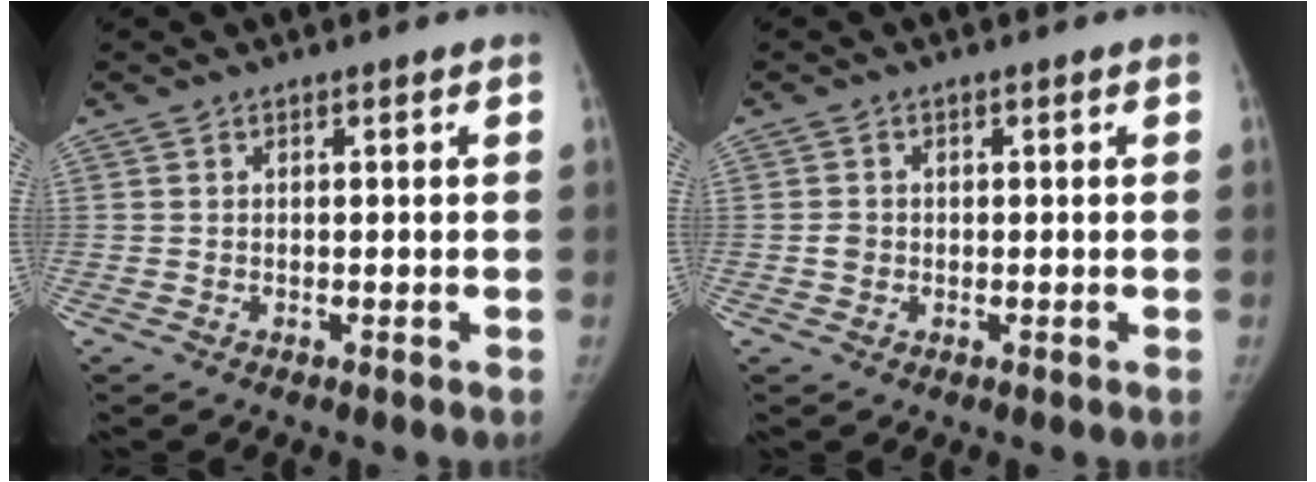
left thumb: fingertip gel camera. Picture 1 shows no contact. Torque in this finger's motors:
{"motor_torque": [0.03, 0.30, 0.15, -0.43, 0.02]}